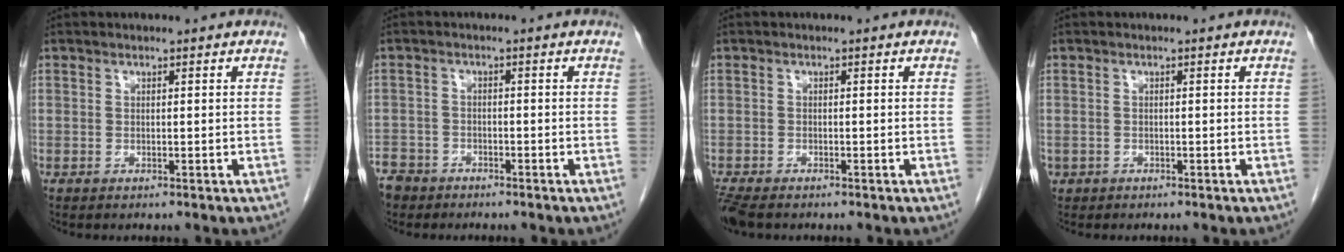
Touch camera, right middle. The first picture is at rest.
{"total": 4.9, "force": [-4.0, 2.7, 0.0], "torque": [-0.004, 0.000, -0.080]}
{"total": 3.6, "force": [-3.0, 1.0, 1.7], "torque": [-0.039, -0.012, -0.054]}
{"total": 0.9, "force": [-0.5, 0.7, 0.0], "torque": [-0.010, 0.004, -0.005]}